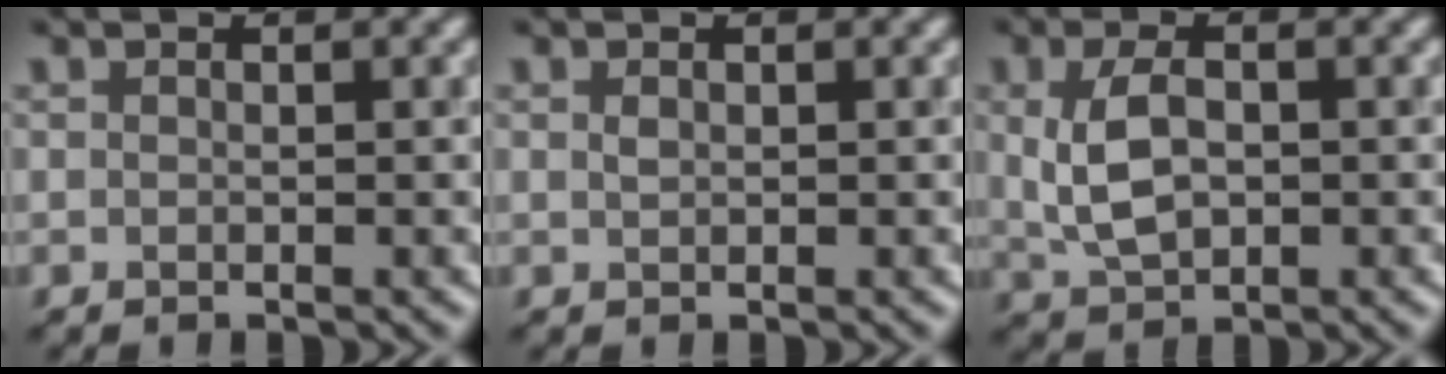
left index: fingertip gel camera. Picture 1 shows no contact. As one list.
[{"total": 0.6, "force": [0.2, 0.4, 0.4], "torque": [-0.010, 0.002, 0.004]}, {"total": 4.2, "force": [0.3, 2.5, 3.4], "torque": [-0.073, 0.002, 0.009]}]